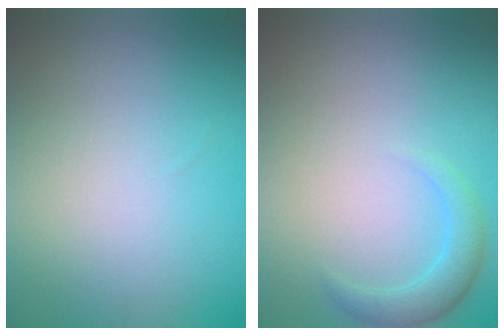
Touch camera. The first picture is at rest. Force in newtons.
{"total": 2.4, "press": 2.4, "slide": 0.1}